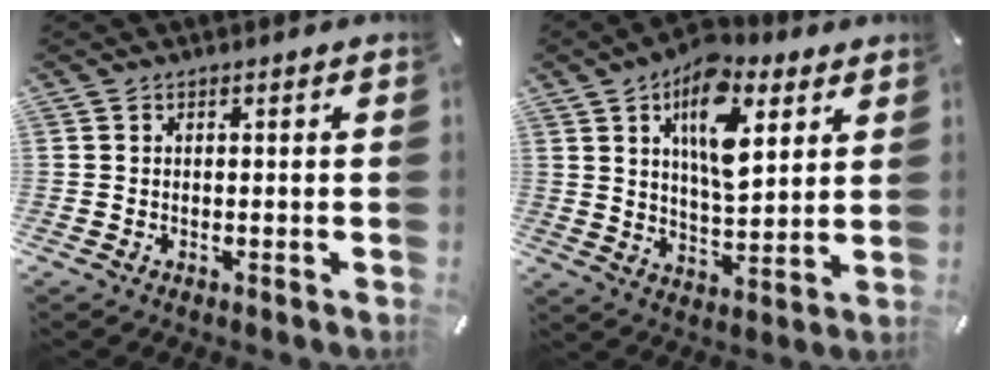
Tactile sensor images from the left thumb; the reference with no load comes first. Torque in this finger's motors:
{"motor_torque": [0.53, 0.53, 1.50, -1.27, 0.08]}